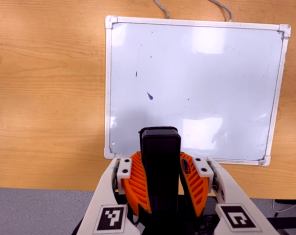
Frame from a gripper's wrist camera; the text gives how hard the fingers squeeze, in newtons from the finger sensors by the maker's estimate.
{"total": 9.9, "left": 8.4, "right": 11.4}